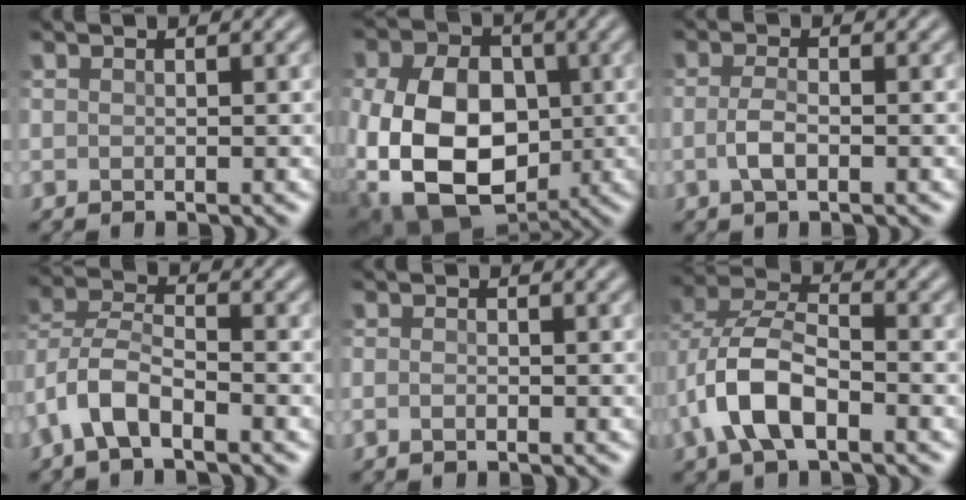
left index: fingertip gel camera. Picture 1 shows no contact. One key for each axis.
{"total": 17.7, "fx": -2.5, "fy": 13.8, "fz": 10.9, "tx": -0.225, "ty": -0.025, "tz": -0.047}
{"total": 2.1, "fx": -0.5, "fy": 0.8, "fz": 1.9, "tx": -0.041, "ty": -0.001, "tz": -0.015}
{"total": 5.0, "fx": -2.8, "fy": 2.2, "fz": 3.5, "tx": -0.068, "ty": 0.008, "tz": -0.066}
{"total": 0.8, "fx": -0.4, "fy": 0.5, "fz": 0.6, "tx": -0.012, "ty": 0.000, "tz": -0.008}
{"total": 7.2, "fx": -2.4, "fy": 3.9, "fz": 5.5, "tx": -0.118, "ty": 0.007, "tz": -0.053}